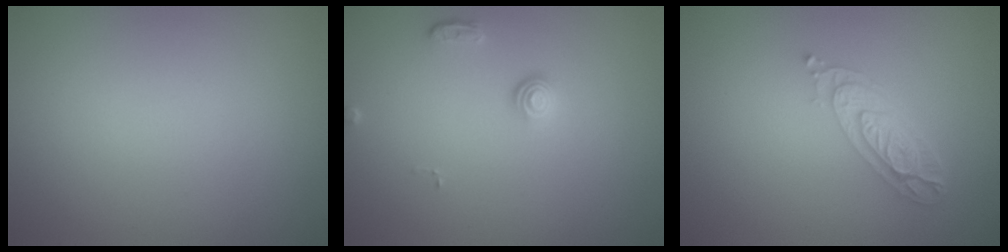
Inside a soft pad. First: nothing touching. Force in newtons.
{"total": 1.3, "press": 1.0, "slide": 0.9}
{"total": 3.8, "press": 2.9, "slide": 2.4}